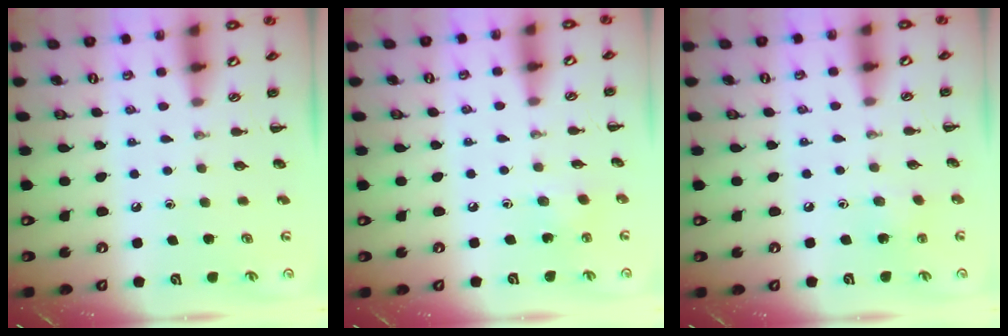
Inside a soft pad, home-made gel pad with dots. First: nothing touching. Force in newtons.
{"total": 3.0, "press": 2.8, "slide": 1.0}
{"total": 4.9, "press": 4.8, "slide": 1.1}